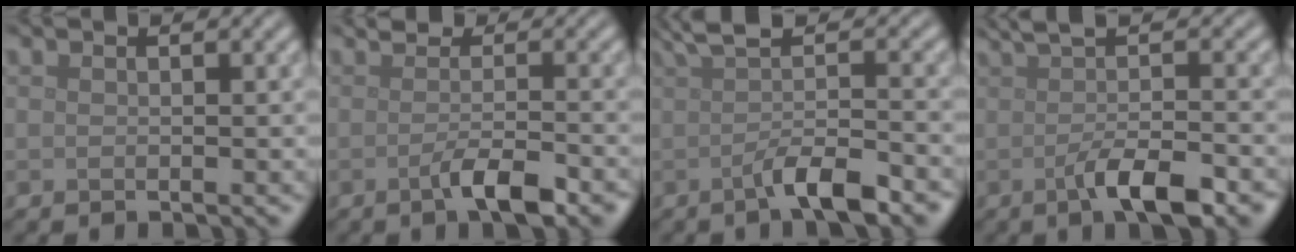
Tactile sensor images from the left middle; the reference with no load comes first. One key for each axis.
{"total": 4.0, "fx": -1.6, "fy": 1.2, "fz": 3.5, "tx": -0.058, "ty": -0.007, "tz": -0.025}
{"total": 5.7, "fx": -1.2, "fy": 1.6, "fz": 5.4, "tx": -0.081, "ty": -0.001, "tz": -0.021}
{"total": 7.3, "fx": -1.3, "fy": 2.2, "fz": 6.9, "tx": -0.094, "ty": -0.004, "tz": -0.020}